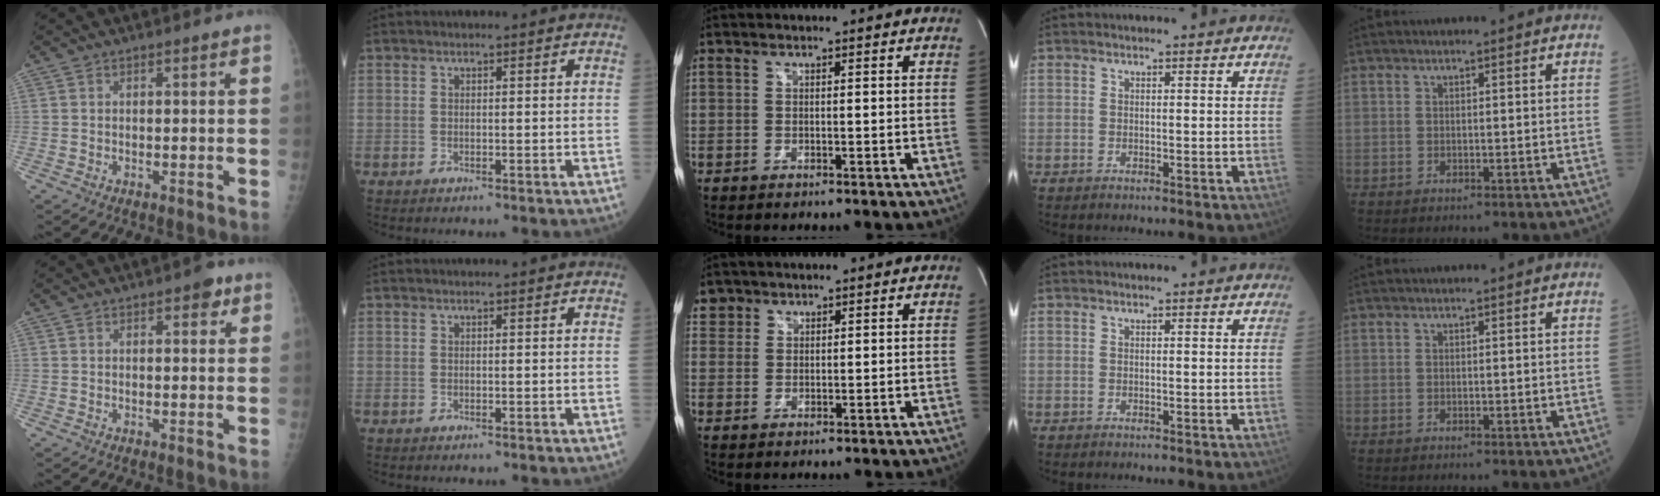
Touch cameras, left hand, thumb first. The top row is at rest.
{"thumb": {"total": 2.7, "force": [1.5, 1.4, 1.8], "torque": [-0.008, -0.002, 0.015]}, "middle": {"total": 2.3, "force": [1.6, 1.7, -0.3], "torque": [0.017, 0.007, 0.026]}}